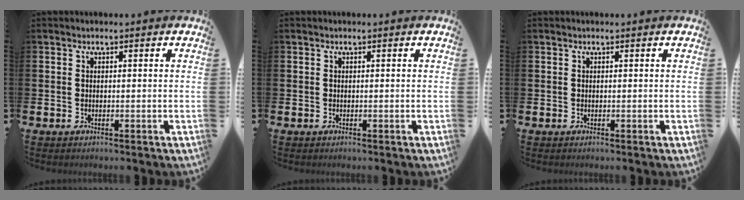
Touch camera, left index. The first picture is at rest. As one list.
[{"total": 0.0}, {"total": 0.0}]